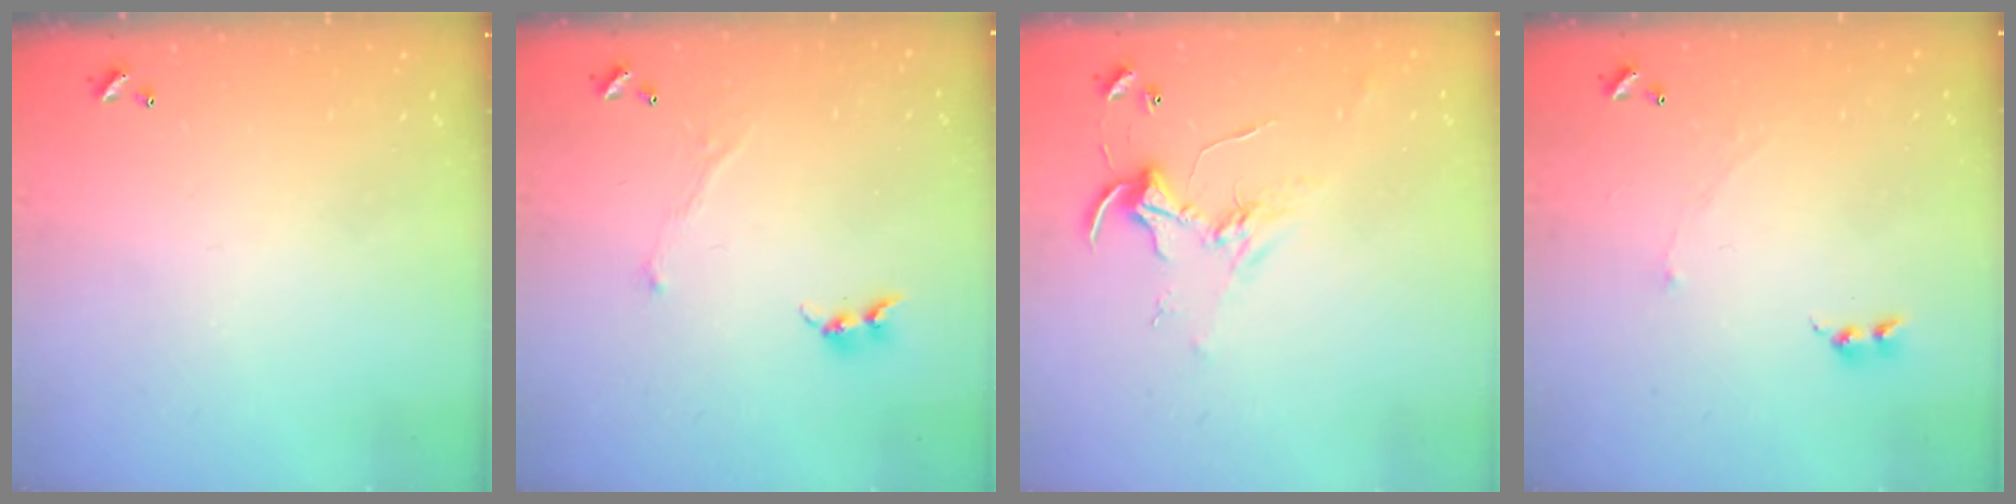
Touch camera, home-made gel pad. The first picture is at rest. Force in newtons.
{"total": 0.8, "press": 0.7, "slide": 0.3}
{"total": 2.5, "press": 2.5, "slide": 0.2}
{"total": 2.0, "press": 1.9, "slide": 0.7}